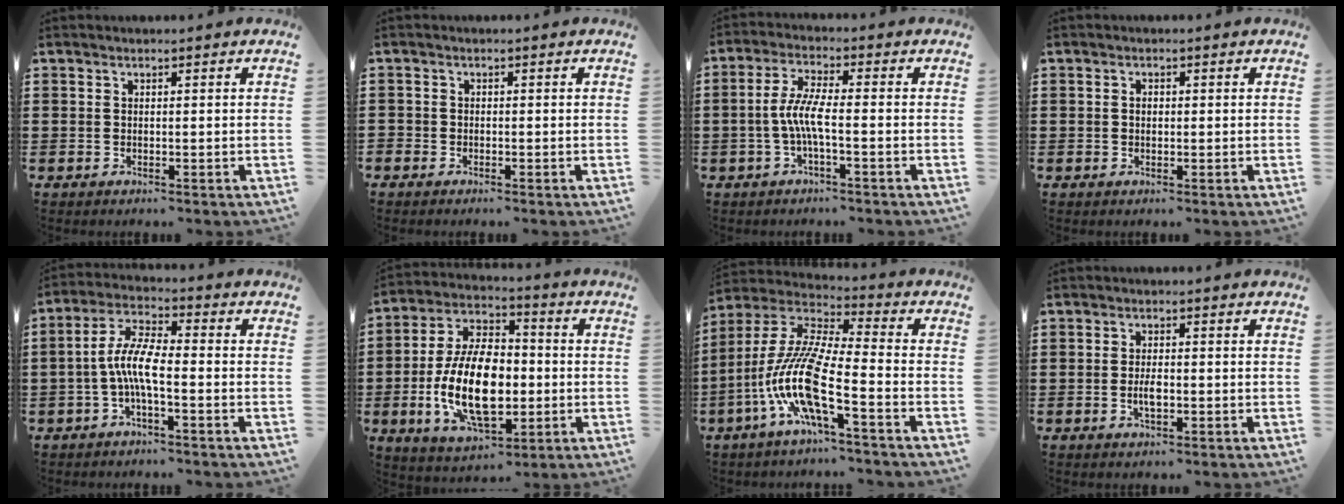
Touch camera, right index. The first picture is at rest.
{"total": 0.9, "force": [-0.8, 0.5, 0.0], "torque": [-0.001, 0.003, -0.018]}
{"total": 5.4, "force": [-1.4, 1.0, 5.1], "torque": [-0.120, -0.007, -0.036]}
{"total": 1.0, "force": [0.0, 0.7, 0.7], "torque": [-0.016, 0.004, -0.001]}
{"total": 7.2, "force": [-1.9, 1.9, 6.7], "torque": [-0.149, -0.008, -0.041]}
{"total": 14.9, "force": [-2.6, 8.0, 12.3], "torque": [-0.257, -0.011, -0.051]}
{"total": 12.5, "force": [-6.0, 1.7, 10.8], "torque": [-0.258, -0.029, -0.130]}
{"total": 2.8, "force": [-0.7, 1.1, 2.5], "torque": [-0.055, -0.002, -0.014]}